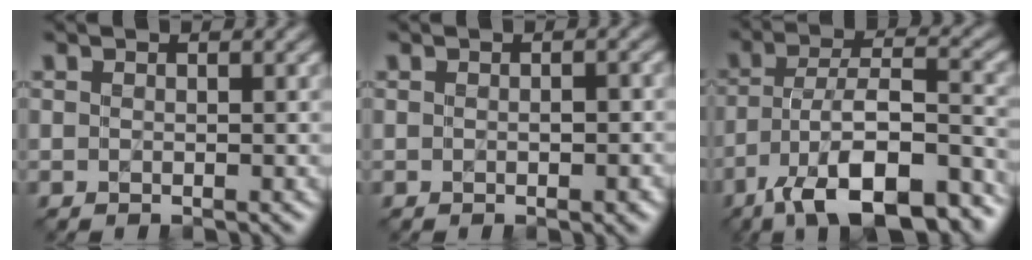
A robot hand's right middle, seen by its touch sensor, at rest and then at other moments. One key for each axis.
{"total": 1.7, "fx": -0.4, "fy": 0.8, "fz": 1.5, "tx": -0.014, "ty": -0.001, "tz": 0.001}
{"total": 12.9, "fx": -8.2, "fy": 4.4, "fz": 8.8, "tx": -0.151, "ty": 0.004, "tz": -0.136}